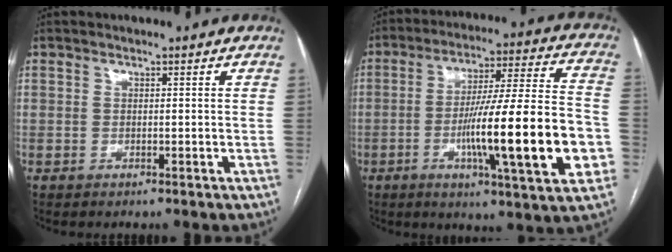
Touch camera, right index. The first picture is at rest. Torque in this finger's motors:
{"motor_torque": [2.03, -0.11, 1.05, 0.21]}